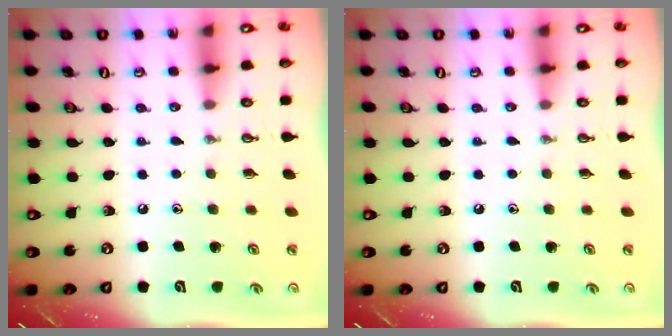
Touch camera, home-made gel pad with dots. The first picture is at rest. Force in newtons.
{"total": 0.0}